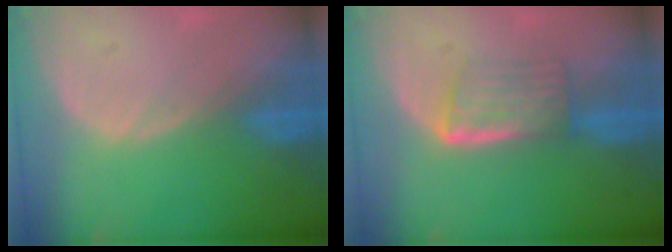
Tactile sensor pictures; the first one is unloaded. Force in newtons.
{"total": 5.8, "press": 4.9, "slide": 3.0}